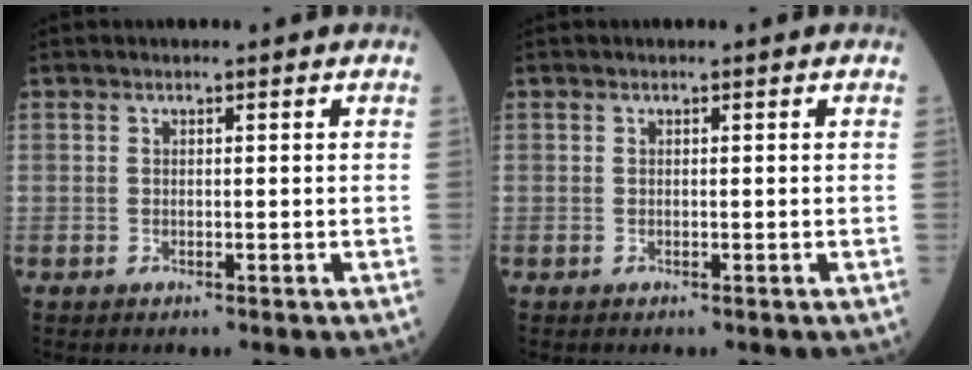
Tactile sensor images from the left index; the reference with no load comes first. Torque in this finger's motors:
{"motor_torque": [0.00, 0.00, 0.00, 0.00]}